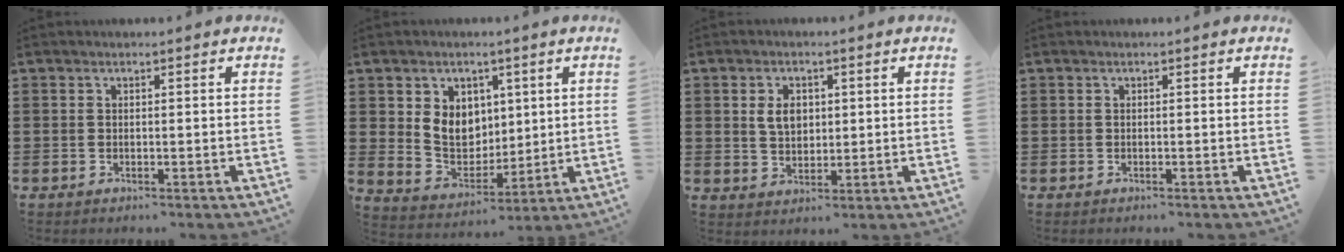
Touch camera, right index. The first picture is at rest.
{"total": 7.0, "force": [1.9, 6.1, 2.9], "torque": [-0.062, 0.009, 0.036]}
{"total": 4.1, "force": [0.9, 2.9, 2.8], "torque": [-0.055, 0.009, 0.013]}
{"total": 0.0}